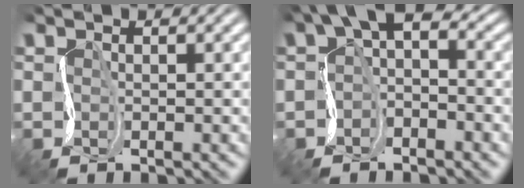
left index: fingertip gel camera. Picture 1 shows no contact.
{"total": 4.6, "force": [0.0, 2.6, 3.7], "torque": [-0.052, 0.014, -0.019]}